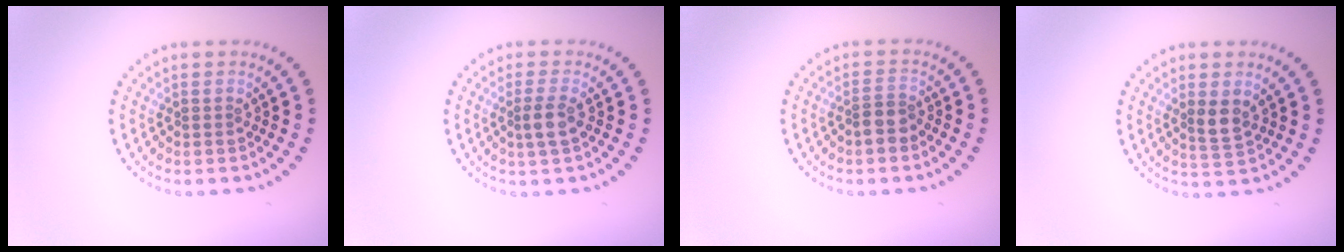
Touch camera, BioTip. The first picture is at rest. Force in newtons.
{"total": 1.9, "press": 1.6, "slide": 0.9}
{"total": 2.0, "press": 1.7, "slide": 1.1}
{"total": 2.0, "press": 1.8, "slide": 0.9}